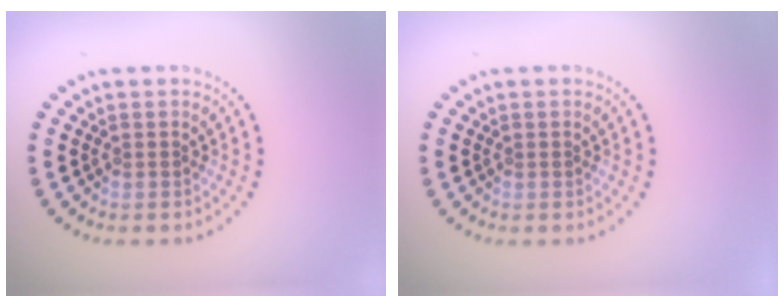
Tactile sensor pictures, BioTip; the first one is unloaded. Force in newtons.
{"total": 0.0}